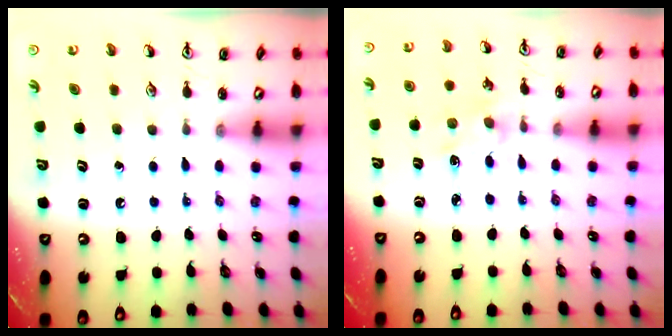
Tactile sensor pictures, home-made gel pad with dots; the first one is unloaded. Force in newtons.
{"total": 2.1, "press": 2.0, "slide": 0.3}